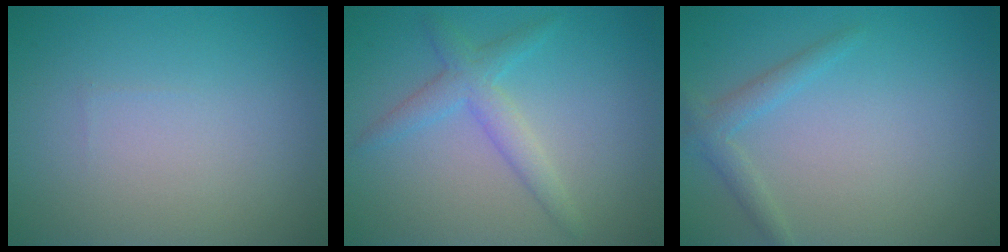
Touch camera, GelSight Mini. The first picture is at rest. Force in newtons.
{"total": 2.9, "press": 2.9, "slide": 0.1}
{"total": 1.7, "press": 1.7, "slide": 0.1}